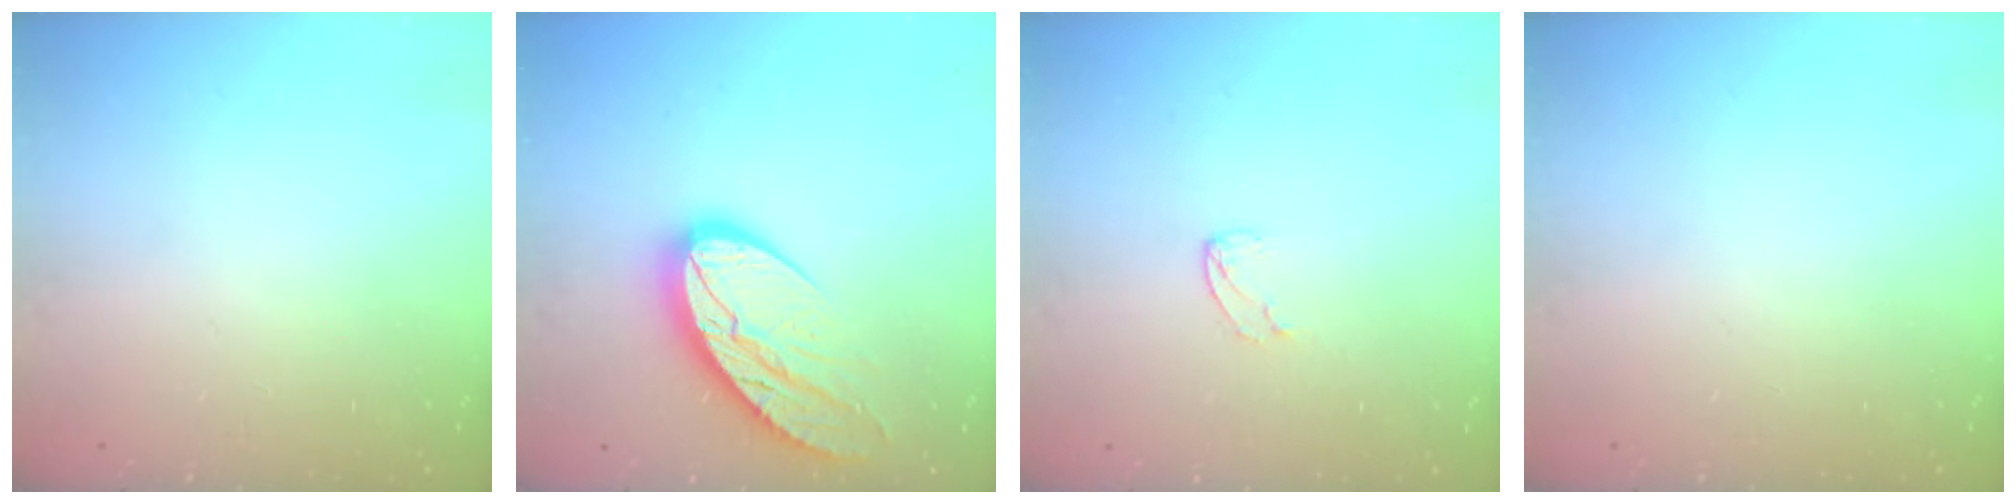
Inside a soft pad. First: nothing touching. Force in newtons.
{"total": 12.8, "press": 12.8, "slide": 1.0}
{"total": 2.5, "press": 2.5, "slide": 0.2}
{"total": 0.0}